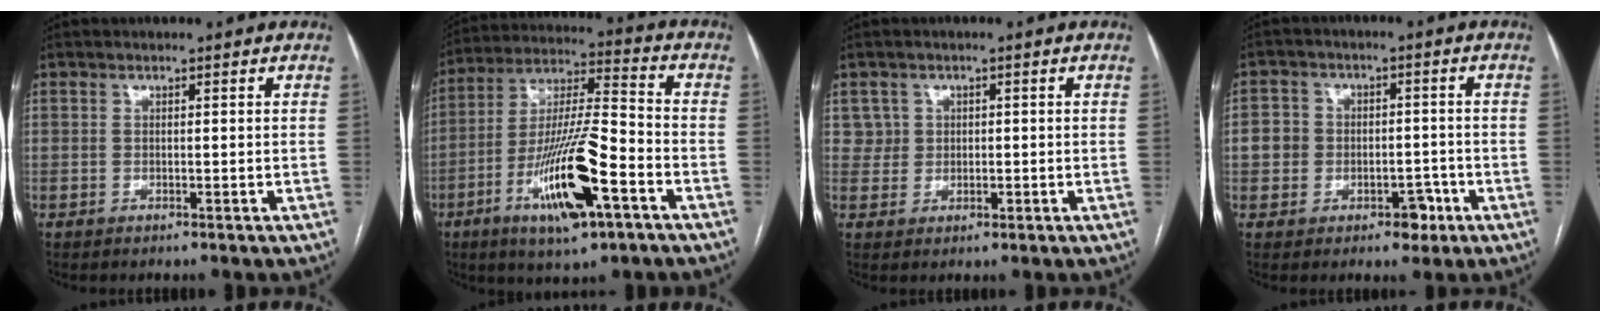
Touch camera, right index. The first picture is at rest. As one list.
[{"total": 17.0, "force": [-7.3, 2.8, 15.1], "torque": [-0.291, -0.011, -0.122]}, {"total": 2.8, "force": [0.9, 2.6, -0.2], "torque": [0.017, 0.006, 0.013]}, {"total": 6.5, "force": [-2.0, 5.4, 3.1], "torque": [-0.032, 0.024, -0.024]}]